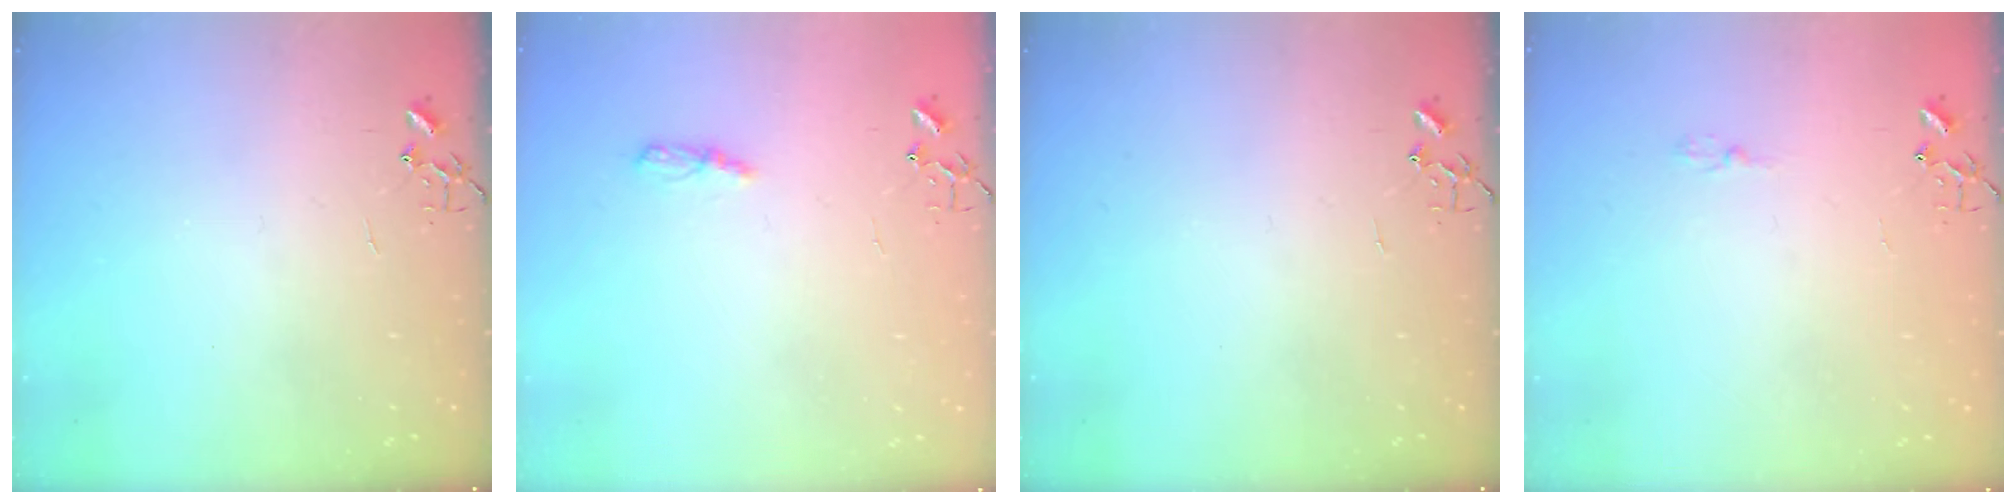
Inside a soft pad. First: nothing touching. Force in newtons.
{"total": 4.8, "press": 4.8, "slide": 0.5}
{"total": 0.0}
{"total": 3.9, "press": 3.9, "slide": 0.5}